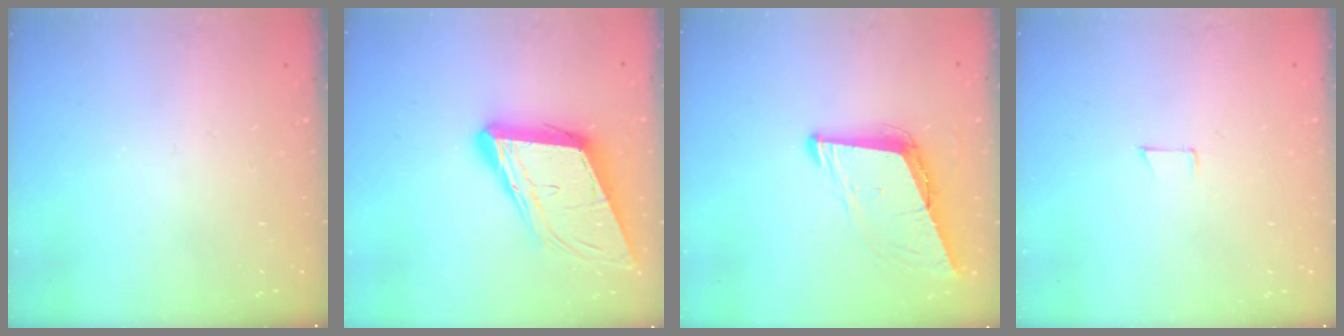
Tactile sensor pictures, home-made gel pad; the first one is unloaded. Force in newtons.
{"total": 14.8, "press": 14.1, "slide": 4.2}
{"total": 8.9, "press": 8.2, "slide": 3.5}
{"total": 4.1, "press": 4.1, "slide": 0.3}